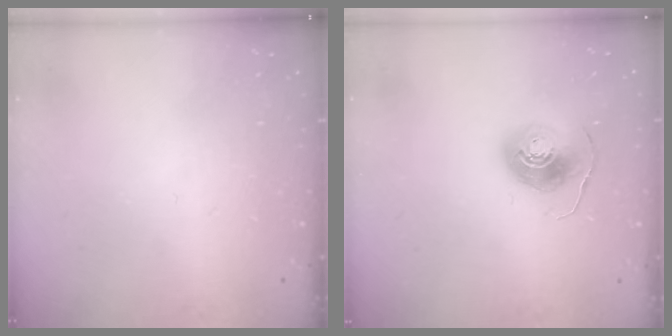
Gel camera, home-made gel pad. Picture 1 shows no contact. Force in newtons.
{"total": 8.7, "press": 8.7, "slide": 0.5}